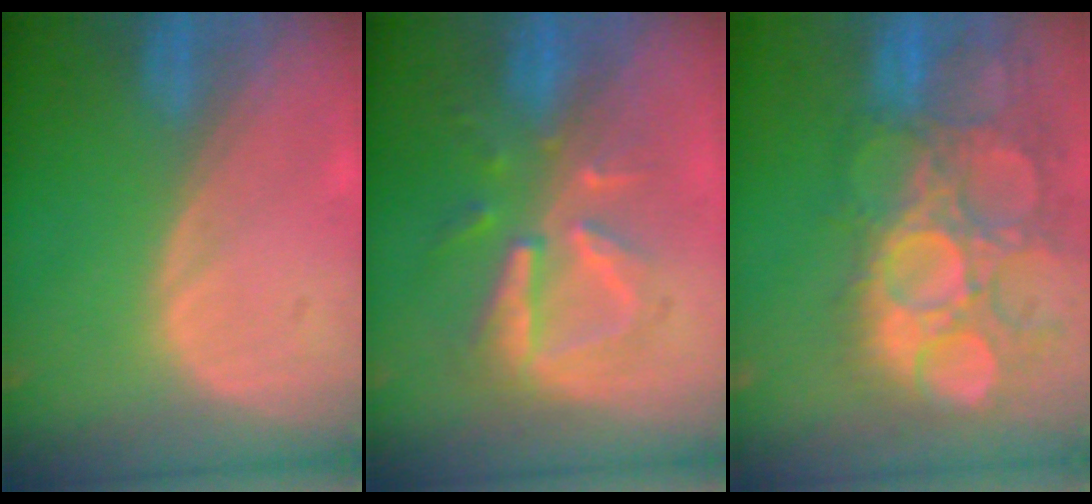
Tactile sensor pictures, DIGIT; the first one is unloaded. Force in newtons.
{"total": 7.8, "press": 7.6, "slide": 1.5}
{"total": 14.8, "press": 12.7, "slide": 7.6}